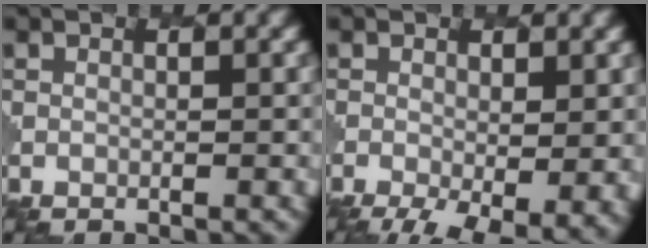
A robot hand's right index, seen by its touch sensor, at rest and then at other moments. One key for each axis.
{"total": 6.7, "fx": -2.5, "fy": 2.7, "fz": 5.6, "tx": -0.096, "ty": -0.019, "tz": -0.029}